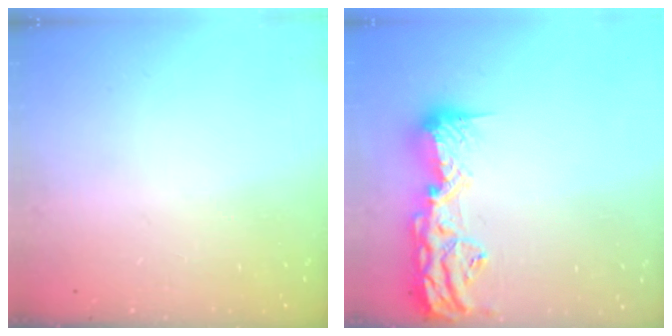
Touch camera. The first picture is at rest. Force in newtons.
{"total": 16.3, "press": 15.9, "slide": 3.5}